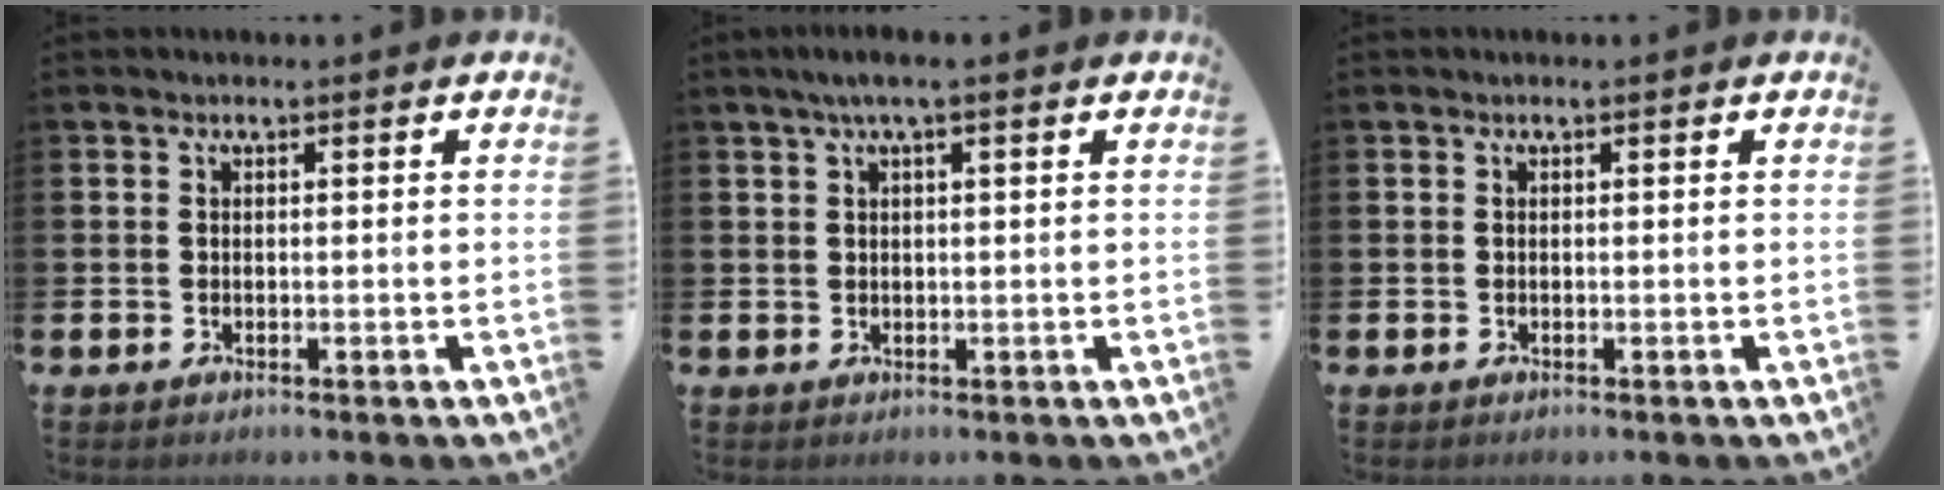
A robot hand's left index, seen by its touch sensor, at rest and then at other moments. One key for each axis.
{"total": 2.4, "fx": 1.4, "fy": 0.2, "fz": 2.0, "tx": -0.043, "ty": 0.007, "tz": 0.025}
{"total": 0.0}